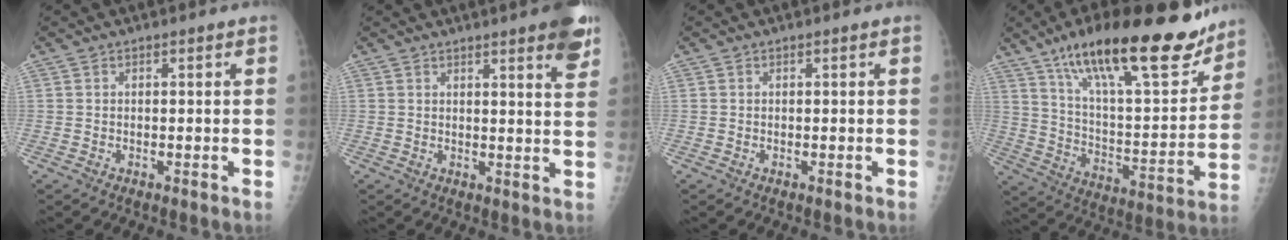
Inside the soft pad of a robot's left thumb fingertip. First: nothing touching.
{"total": 8.0, "force": [5.0, 1.1, 6.1], "torque": [-0.063, -0.018, 0.056]}
{"total": 0.0}
{"total": 27.3, "force": [18.6, 7.9, 18.3], "torque": [-0.251, -0.064, 0.303]}